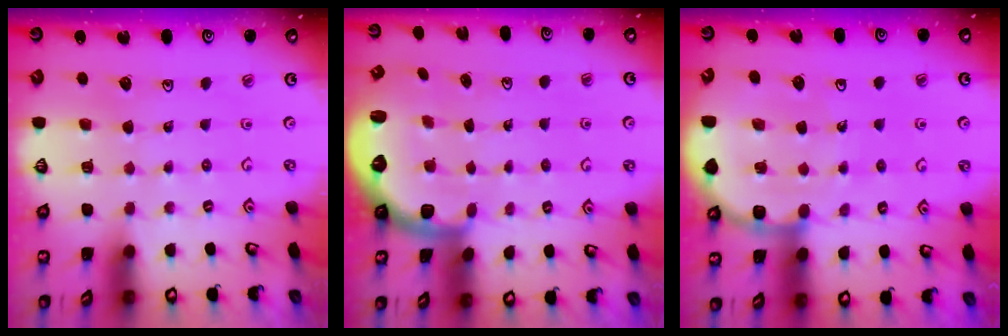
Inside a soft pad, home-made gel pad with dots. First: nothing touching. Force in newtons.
{"total": 2.1, "press": 2.0, "slide": 0.8}
{"total": 7.8, "press": 7.7, "slide": 1.0}